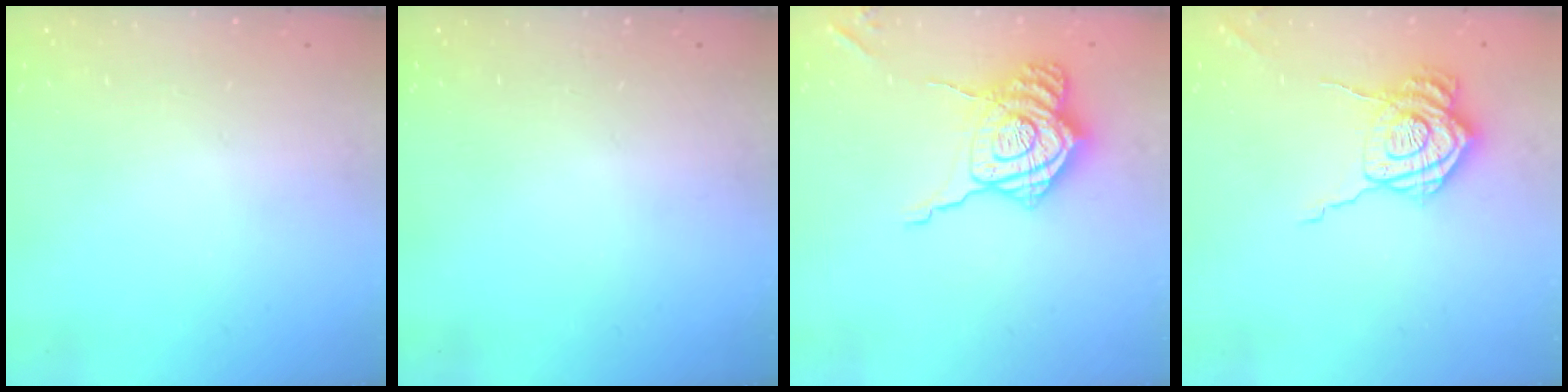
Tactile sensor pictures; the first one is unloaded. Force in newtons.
{"total": 0.0}
{"total": 16.6, "press": 16.5, "slide": 1.4}
{"total": 12.8, "press": 12.7, "slide": 1.2}